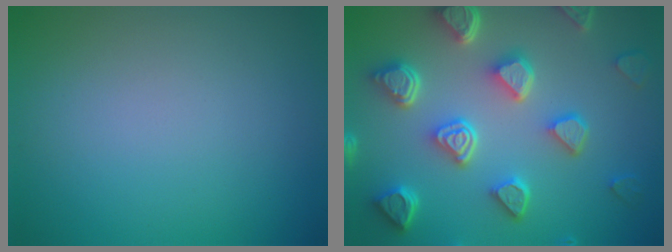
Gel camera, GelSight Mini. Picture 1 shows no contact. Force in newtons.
{"total": 7.4, "press": 5.9, "slide": 4.5}